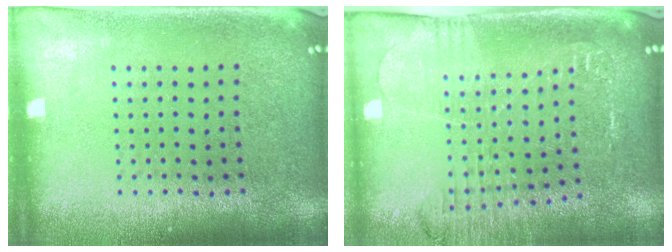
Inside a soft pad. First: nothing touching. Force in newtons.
{"total": 1.9, "press": 1.9, "slide": 0.3}